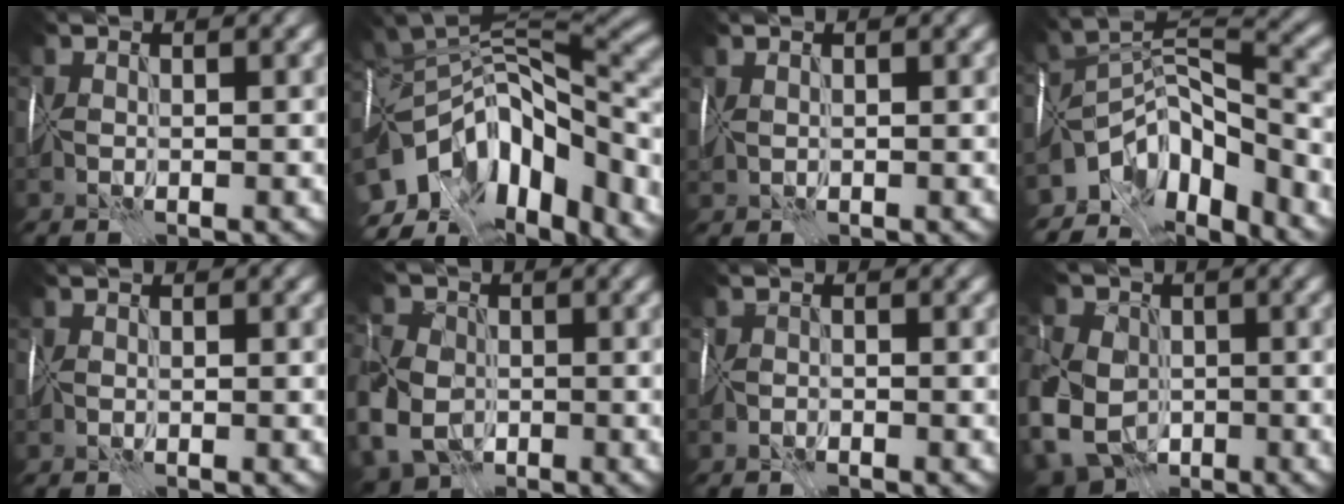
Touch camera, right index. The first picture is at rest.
{"total": 13.7, "force": [-6.1, 7.1, 9.9], "torque": [-0.165, 0.002, -0.100]}
{"total": 0.5, "force": [0.5, 0.0, 0.1], "torque": [-0.006, 0.005, 0.014]}
{"total": 8.6, "force": [-6.0, 3.6, 5.0], "torque": [-0.062, 0.010, -0.107]}
{"total": 0.0}
{"total": 8.6, "force": [-2.0, 6.5, 5.4], "torque": [-0.122, -0.013, -0.041]}
{"total": 1.0, "force": [-1.0, 0.1, 0.2], "torque": [-0.003, 0.000, -0.022]}
{"total": 10.1, "force": [-2.2, 7.7, 6.1], "torque": [-0.124, -0.012, -0.049]}